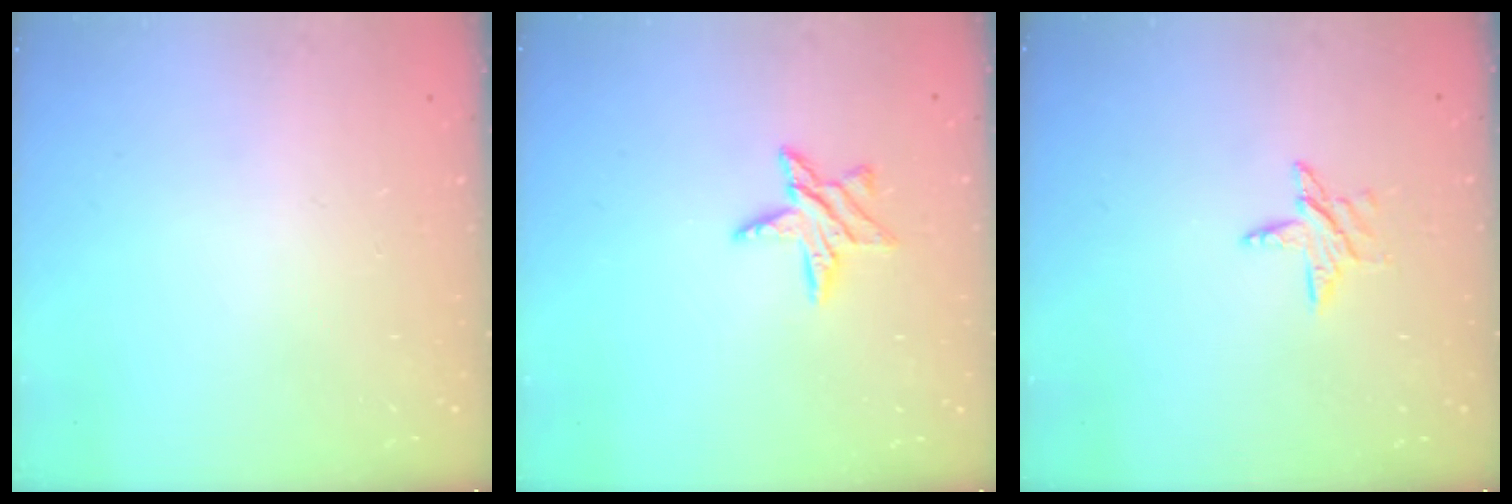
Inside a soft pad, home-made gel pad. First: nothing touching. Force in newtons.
{"total": 7.8, "press": 7.8, "slide": 0.4}
{"total": 5.2, "press": 5.2, "slide": 0.5}